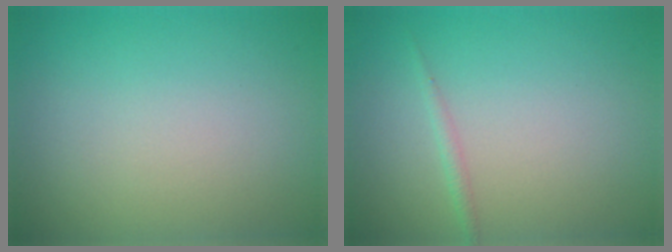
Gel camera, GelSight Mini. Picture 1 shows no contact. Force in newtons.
{"total": 0.9, "press": 0.9, "slide": 0.1}